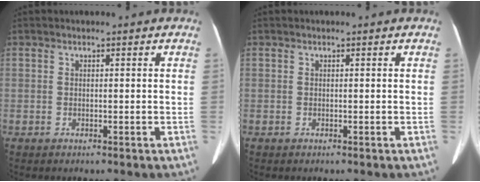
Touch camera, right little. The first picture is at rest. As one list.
[{"total": 0.0}]